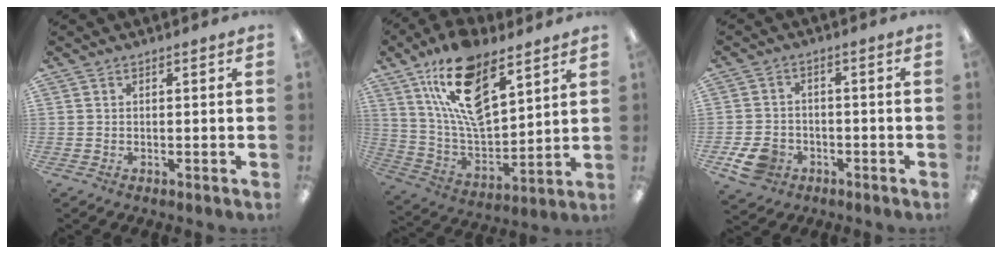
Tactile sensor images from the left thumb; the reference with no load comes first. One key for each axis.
{"total": 18.9, "fx": 11.9, "fy": 8.2, "fz": 12.1, "tx": -0.234, "ty": -0.064, "tz": 0.207}
{"total": 6.6, "fx": -3.5, "fy": 4.9, "fz": 2.9, "tx": -0.066, "ty": 0.015, "tz": -0.063}